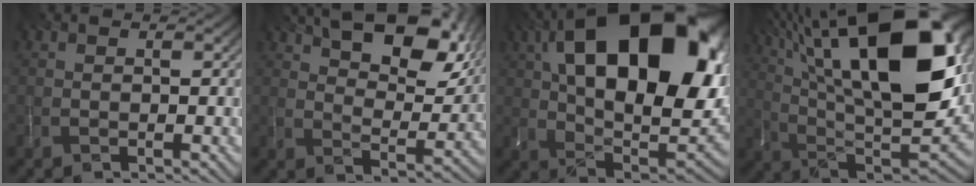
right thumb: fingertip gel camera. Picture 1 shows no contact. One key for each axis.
{"total": 15.2, "fx": 8.6, "fy": 7.2, "fz": 10.3, "tx": -0.165, "ty": 0.003, "tz": 0.128}
{"total": 22.6, "fx": 7.5, "fy": 12.7, "fz": 17.2, "tx": -0.323, "ty": 0.027, "tz": 0.137}
{"total": 22.2, "fx": 9.4, "fy": 9.5, "fz": 17.7, "tx": -0.309, "ty": 0.035, "tz": 0.150}